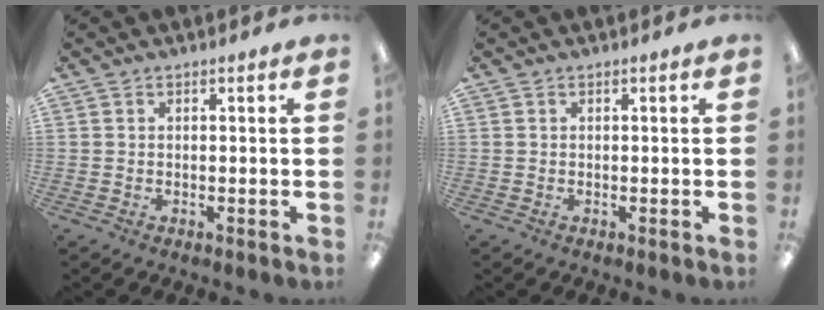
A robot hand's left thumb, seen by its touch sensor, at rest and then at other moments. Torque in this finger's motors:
{"motor_torque": [0.00, 0.00, 0.02, -0.02, 0.00]}